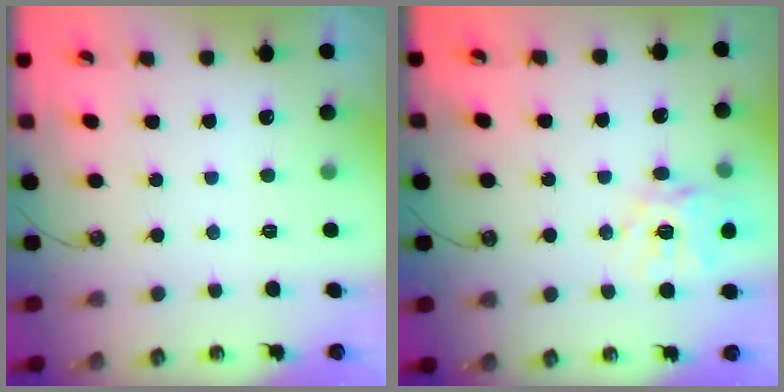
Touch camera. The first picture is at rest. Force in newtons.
{"total": 14.6, "press": 14.5, "slide": 2.0}